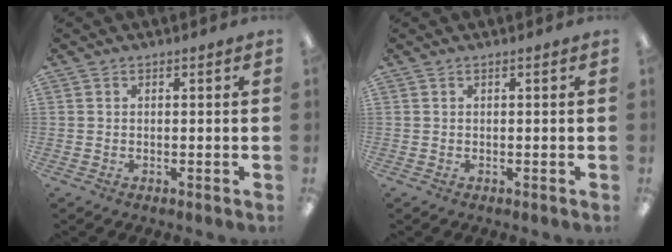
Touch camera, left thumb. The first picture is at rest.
{"total": 0.0}